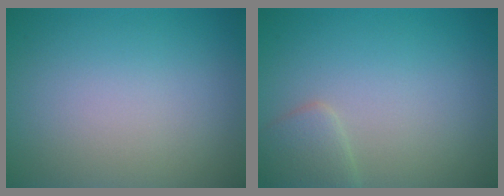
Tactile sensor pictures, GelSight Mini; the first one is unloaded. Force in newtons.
{"total": 2.0, "press": 2.0, "slide": 0.0}